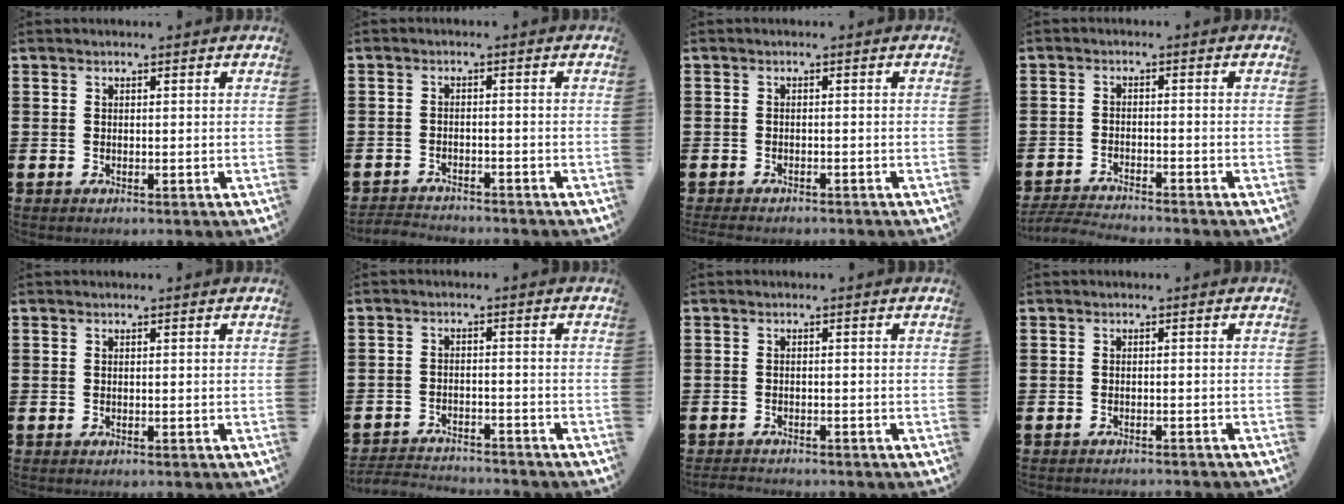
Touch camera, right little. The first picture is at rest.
{"total": 1.9, "force": [-1.9, 0.1, -0.2], "torque": [-0.002, 0.003, -0.042]}
{"total": 0.9, "force": [-0.9, 0.2, 0.1], "torque": [-0.005, 0.002, -0.018]}
{"total": 2.5, "force": [-2.5, -0.1, 0.2], "torque": [-0.004, 0.002, -0.053]}
{"total": 0.0}
{"total": 2.5, "force": [-2.5, 0.3, -0.1], "torque": [-0.004, 0.003, -0.055]}
{"total": 1.0, "force": [-1.0, 0.1, -0.1], "torque": [-0.003, 0.001, -0.021]}
{"total": 0.7, "force": [-0.7, -0.1, -0.1], "torque": [0.001, 0.002, -0.014]}